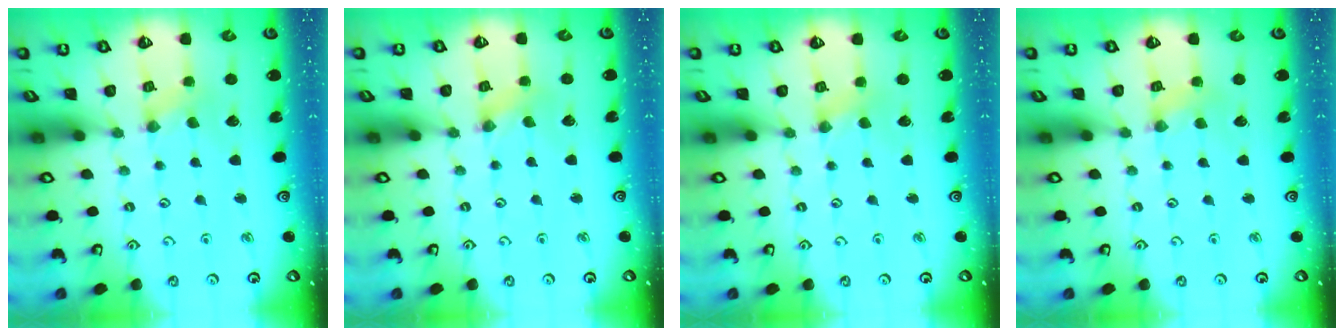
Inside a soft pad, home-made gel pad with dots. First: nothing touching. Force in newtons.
{"total": 0.5, "press": 0.5, "slide": 0.1}
{"total": 1.8, "press": 1.7, "slide": 0.5}
{"total": 2.3, "press": 2.3, "slide": 0.3}